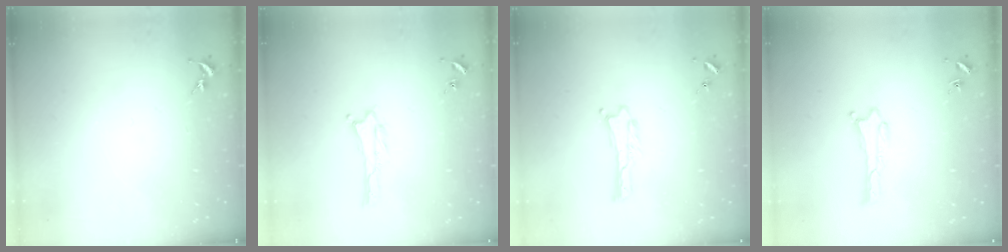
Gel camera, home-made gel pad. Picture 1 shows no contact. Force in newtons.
{"total": 0.0}
{"total": 0.0}
{"total": 0.0}